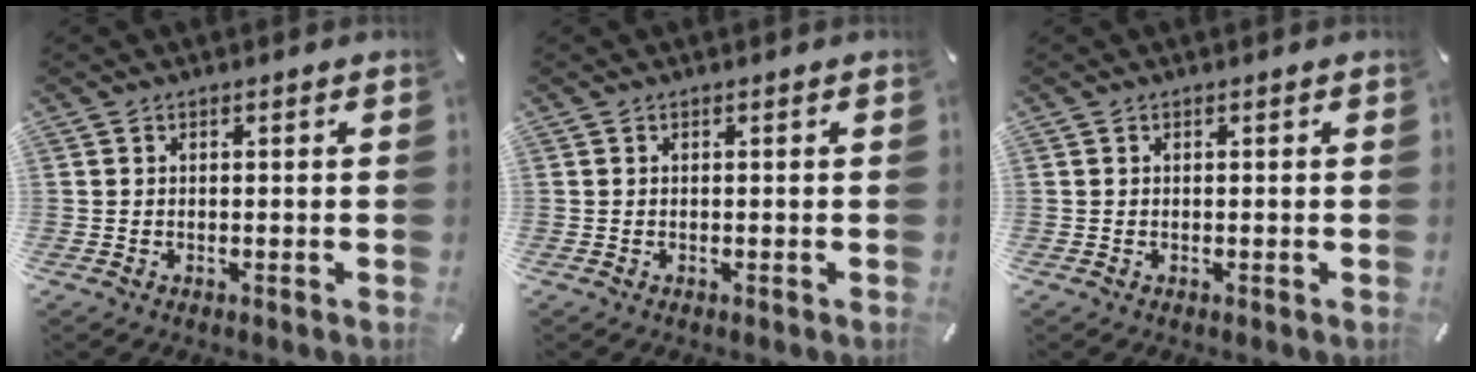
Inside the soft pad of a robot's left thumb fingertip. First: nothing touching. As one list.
[{"total": 0.0}, {"total": 0.0}]